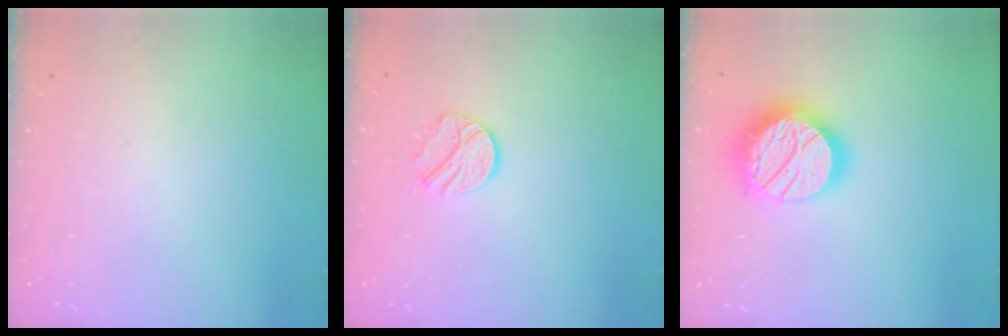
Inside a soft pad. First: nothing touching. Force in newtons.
{"total": 9.0, "press": 9.0, "slide": 0.2}
{"total": 18.7, "press": 18.7, "slide": 1.1}